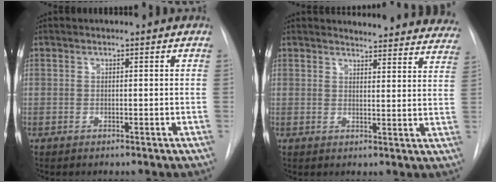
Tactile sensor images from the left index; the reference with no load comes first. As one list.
[{"total": 19.5, "force": [18.8, 3.4, 4.0], "torque": [-0.036, -0.077, 0.194]}]